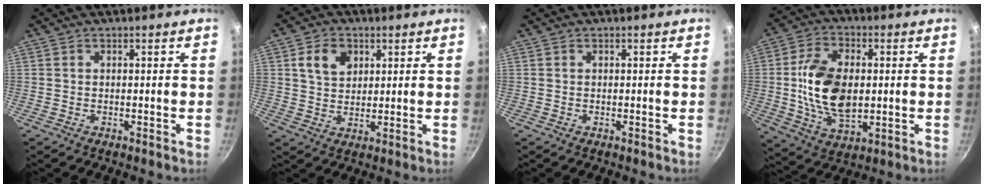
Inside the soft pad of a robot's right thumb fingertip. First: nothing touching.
{"total": 6.7, "force": [2.5, 5.0, 3.8], "torque": [-0.049, -0.003, 0.043]}
{"total": 0.0}
{"total": 14.8, "force": [0.3, 9.2, 11.6], "torque": [-0.194, 0.001, 0.006]}